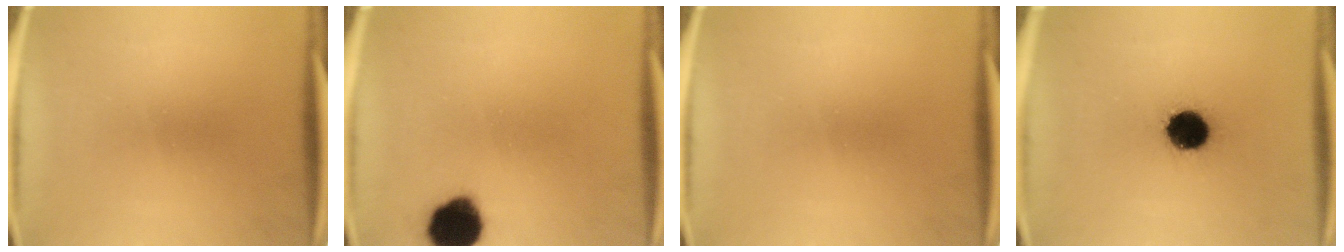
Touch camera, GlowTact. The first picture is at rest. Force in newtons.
{"total": 11.4}
{"total": 0.0}
{"total": 12.4}